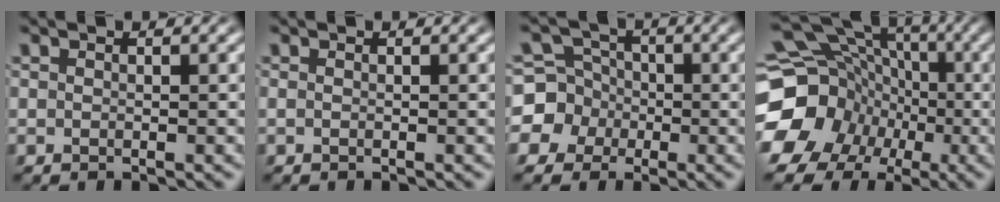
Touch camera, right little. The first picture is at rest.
{"total": 0.0}
{"total": 9.3, "force": [-1.8, 8.8, 2.7], "torque": [-0.074, -0.040, -0.031]}
{"total": 17.6, "force": [-1.0, 15.5, 8.3], "torque": [-0.170, -0.046, -0.021]}